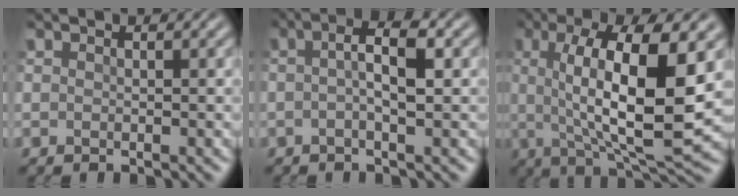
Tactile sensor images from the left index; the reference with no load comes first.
{"total": 3.4, "force": [0.0, 0.8, 3.3], "torque": [-0.062, 0.010, -0.007]}
{"total": 11.0, "force": [0.9, 2.8, 10.6], "torque": [-0.164, -0.006, 0.016]}